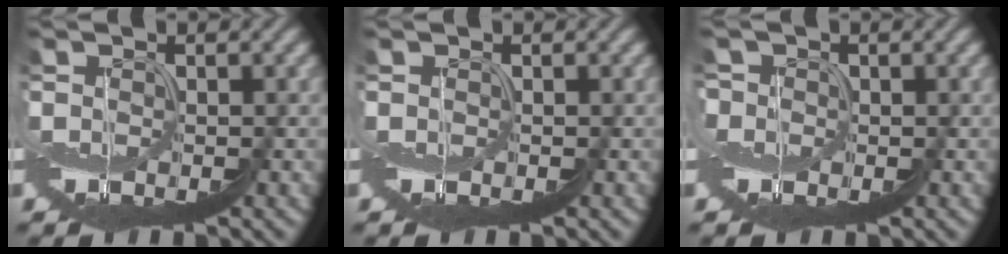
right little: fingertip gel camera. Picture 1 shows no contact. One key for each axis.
{"total": 0.0}
{"total": 1.9, "fx": 0.5, "fy": 1.8, "fz": 0.5, "tx": 0.001, "ty": 0.017, "tz": -0.016}